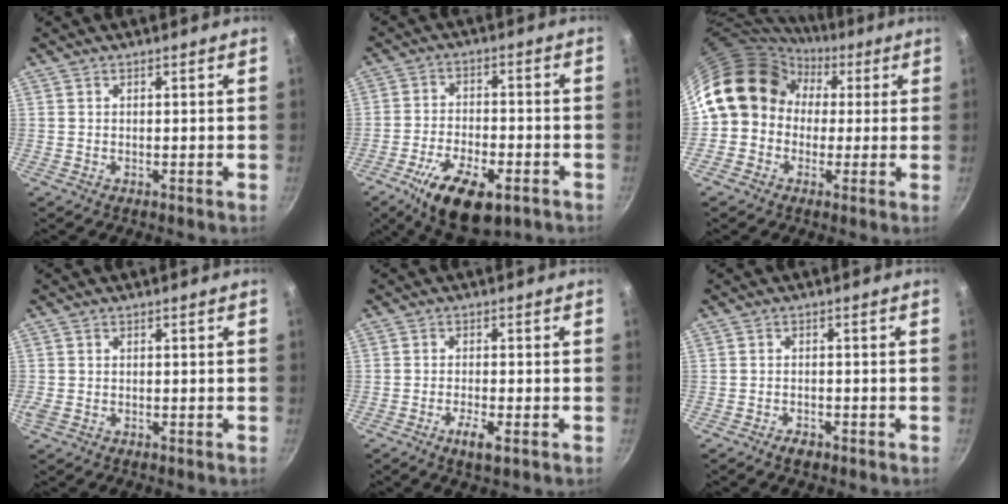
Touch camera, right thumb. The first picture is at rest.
{"total": 15.0, "force": [-7.6, 6.8, 11.0], "torque": [-0.176, 0.019, -0.124]}
{"total": 13.6, "force": [1.5, 11.8, 6.6], "torque": [-0.075, 0.035, 0.006]}
{"total": 1.7, "force": [-0.5, 1.3, 0.9], "torque": [-0.017, 0.000, -0.010]}
{"total": 3.7, "force": [-1.8, 1.0, 3.1], "torque": [-0.061, 0.007, -0.034]}
{"total": 2.4, "force": [-1.7, 1.2, 1.1], "torque": [-0.018, 0.019, -0.025]}